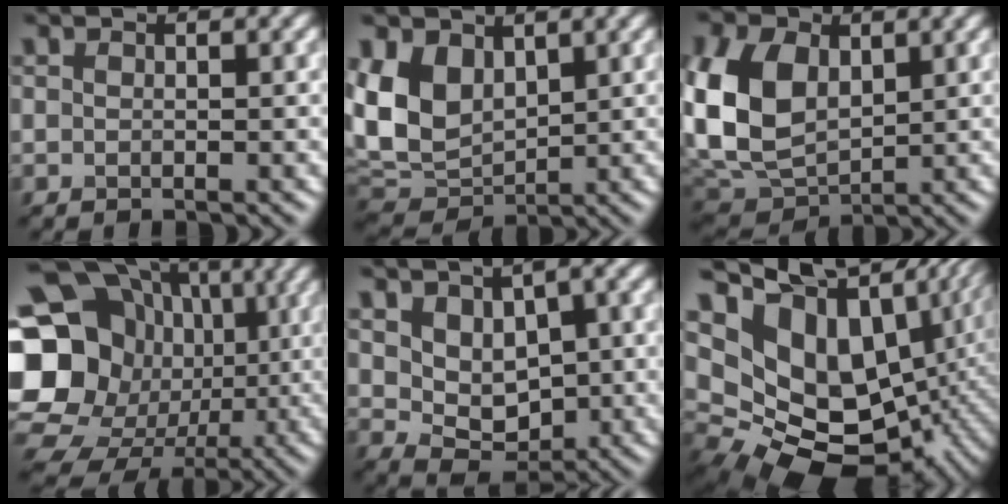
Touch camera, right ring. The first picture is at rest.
{"total": 7.4, "force": [2.1, 5.3, 4.8], "torque": [-0.115, -0.007, 0.038]}
{"total": 10.5, "force": [1.7, 7.4, 7.2], "torque": [-0.191, 0.005, 0.030]}
{"total": 22.4, "force": [-0.5, 20.4, 9.2], "torque": [-0.208, 0.017, -0.033]}
{"total": 5.9, "force": [1.4, 3.8, 4.3], "torque": [-0.073, -0.010, 0.028]}
{"total": 19.6, "force": [4.4, 13.2, 13.7], "torque": [-0.230, 0.000, 0.119]}